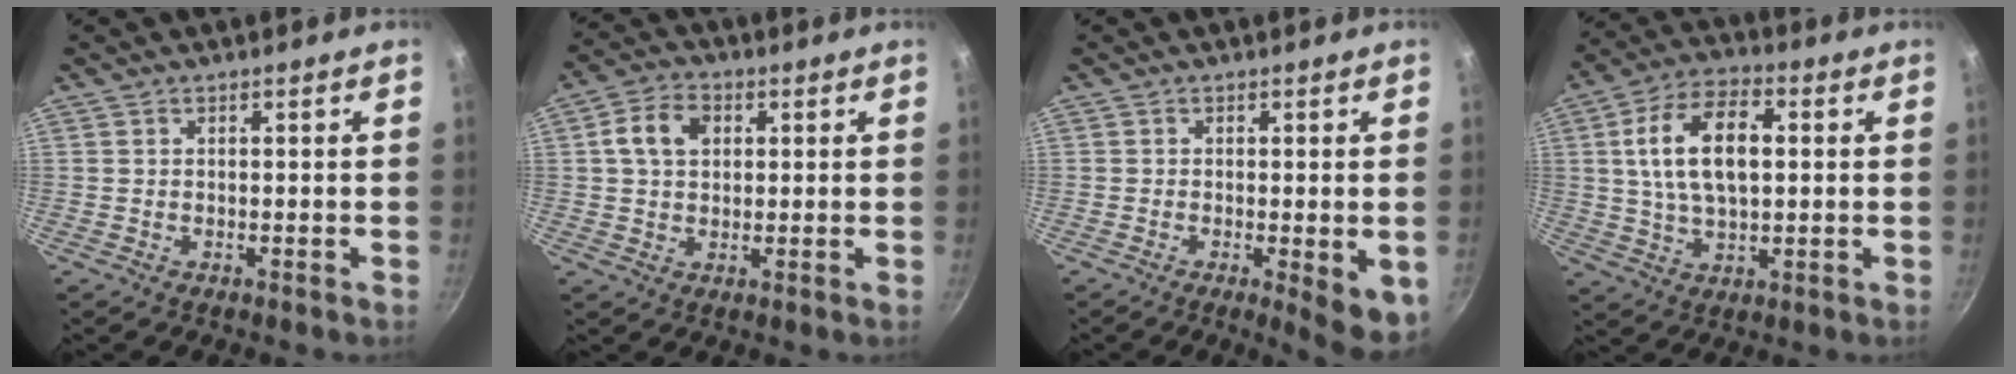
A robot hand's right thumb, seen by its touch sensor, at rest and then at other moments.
{"total": 7.5, "force": [1.7, 5.5, 4.8], "torque": [-0.077, 0.009, 0.025]}
{"total": 6.9, "force": [-2.4, 1.8, 6.2], "torque": [-0.078, -0.015, -0.034]}
{"total": 14.7, "force": [2.4, 7.9, 12.2], "torque": [-0.214, 0.014, 0.041]}